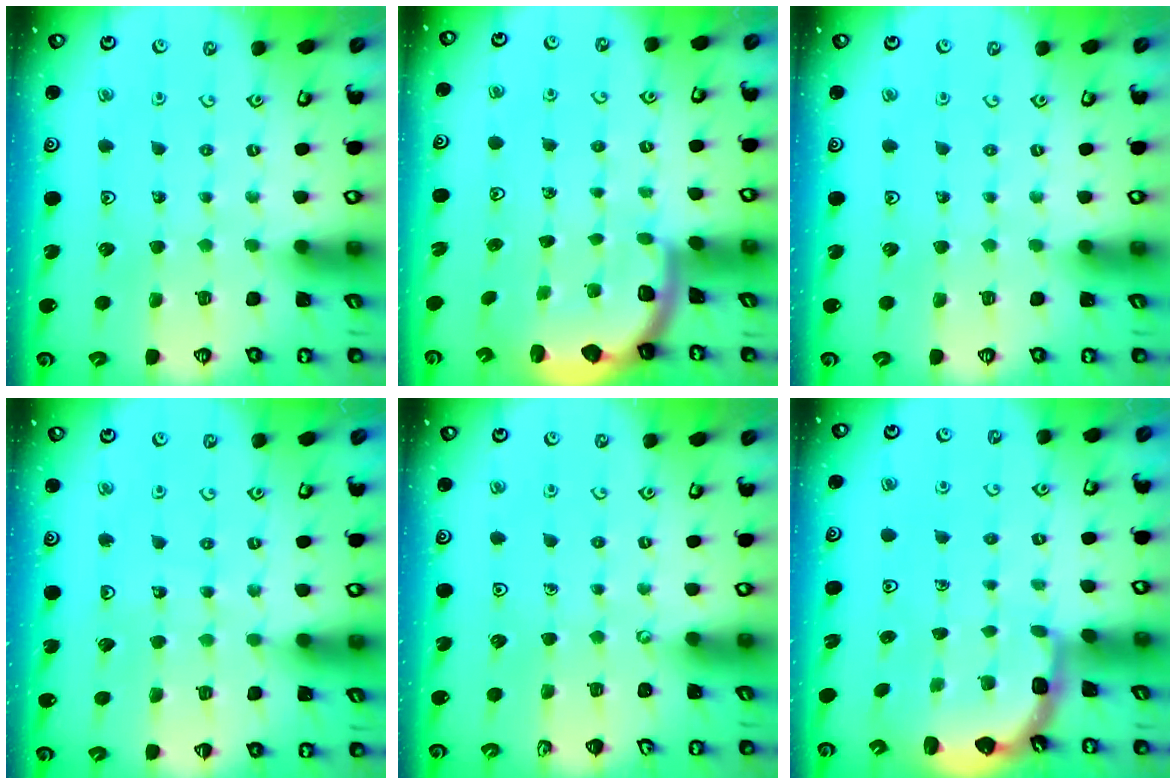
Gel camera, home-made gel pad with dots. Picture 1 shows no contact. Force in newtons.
{"total": 2.0, "press": 1.9, "slide": 0.5}
{"total": 0.0}
{"total": 2.7, "press": 2.7, "slide": 0.3}
{"total": 0.0}
{"total": 2.4, "press": 2.0, "slide": 1.3}